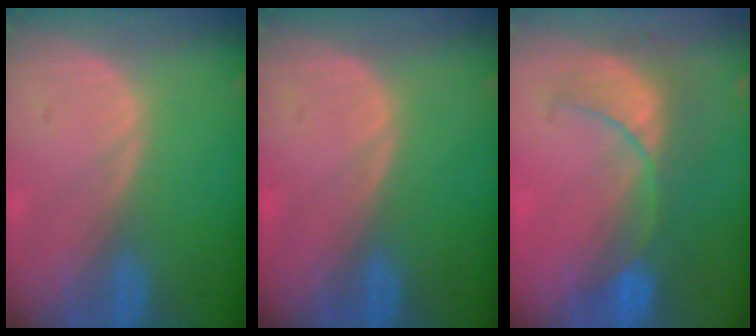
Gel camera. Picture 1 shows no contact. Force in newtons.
{"total": 0.0}
{"total": 8.1, "press": 7.9, "slide": 1.6}